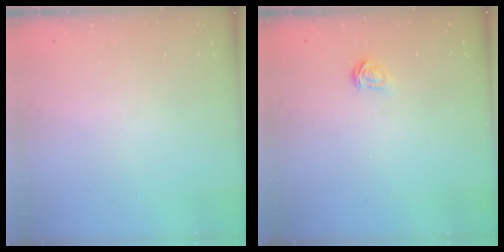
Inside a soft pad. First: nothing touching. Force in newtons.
{"total": 1.8, "press": 1.8, "slide": 0.2}